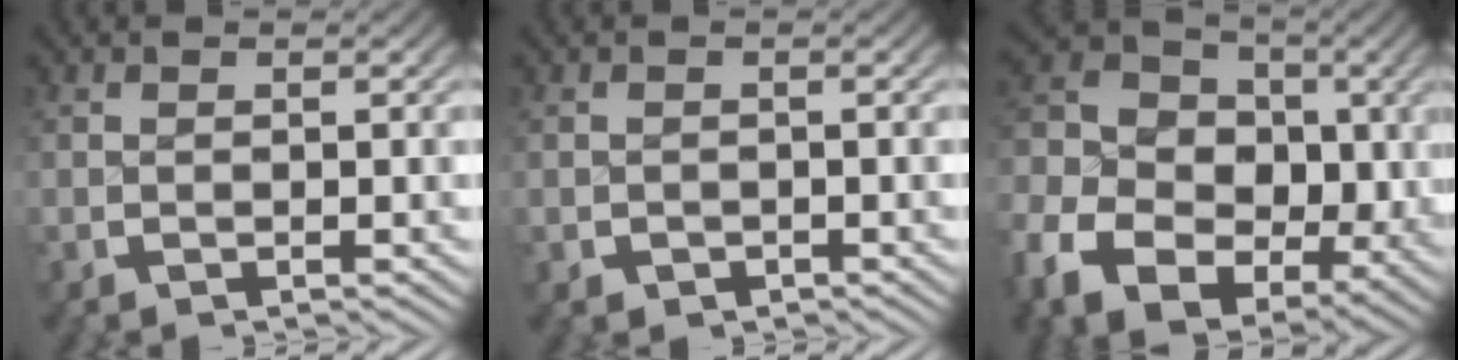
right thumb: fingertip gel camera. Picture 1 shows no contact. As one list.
[{"total": 1.5, "force": [-0.9, 1.1, 0.3], "torque": [-0.003, -0.010, -0.010]}, {"total": 15.3, "force": [-0.8, 11.9, 9.6], "torque": [-0.205, -0.037, -0.013]}]